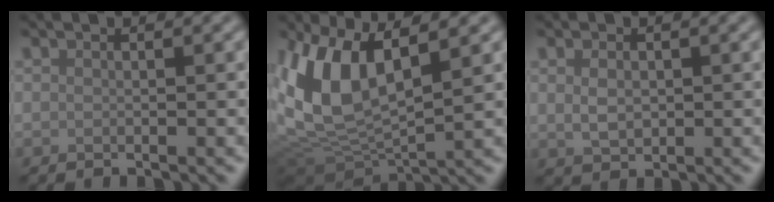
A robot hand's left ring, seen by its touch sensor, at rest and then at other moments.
{"total": 9.9, "force": [1.6, 4.9, 8.5], "torque": [-0.194, -0.006, 0.028]}
{"total": 2.0, "force": [0.3, 1.4, 1.4], "torque": [-0.028, -0.001, 0.009]}